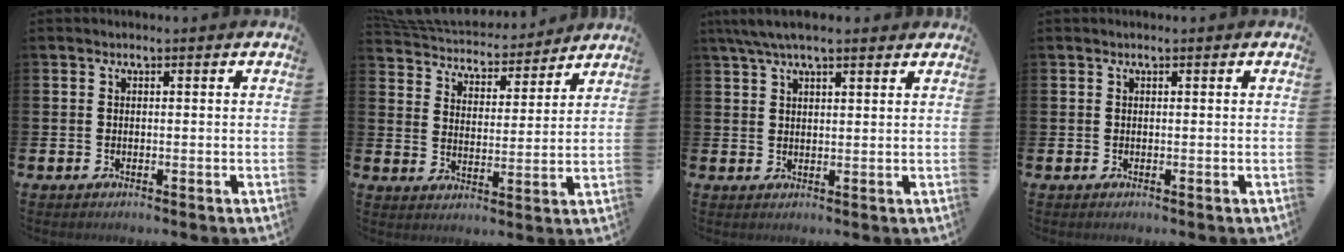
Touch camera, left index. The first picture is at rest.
{"total": 5.5, "force": [5.4, 1.4, 0.1], "torque": [-0.035, -0.047, 0.091]}
{"total": 5.1, "force": [4.1, 1.3, 2.7], "torque": [-0.058, -0.004, 0.074]}
{"total": 0.0}